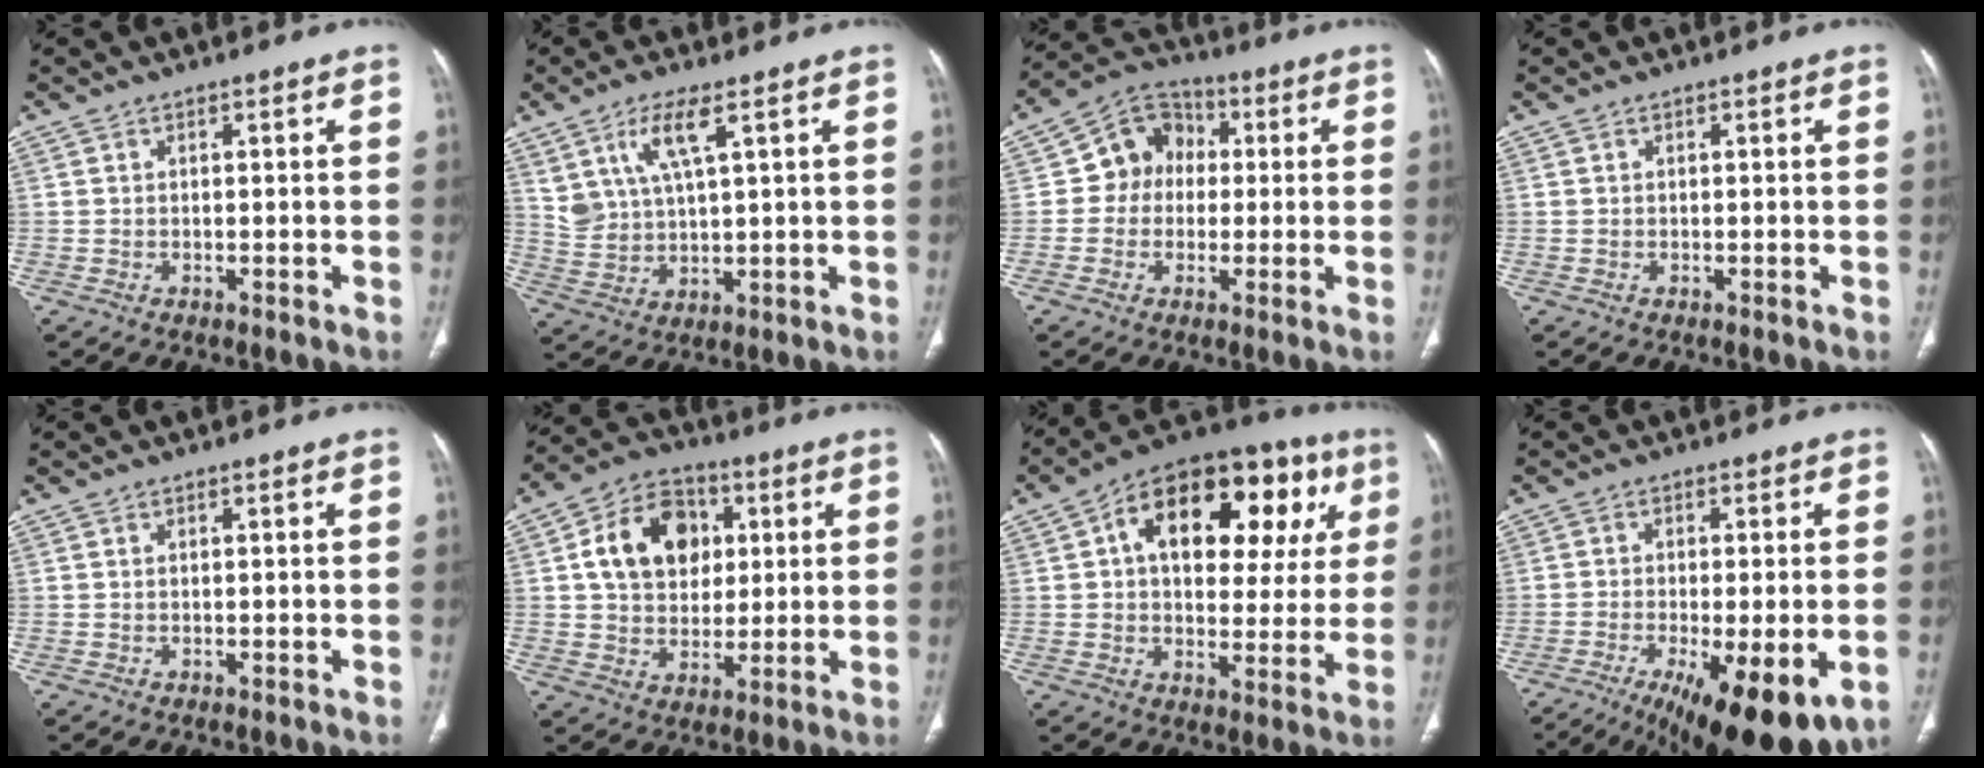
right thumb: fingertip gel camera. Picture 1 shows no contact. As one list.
[{"total": 11.9, "force": [3.5, 7.2, 8.8], "torque": [-0.146, 0.002, 0.076]}, {"total": 9.1, "force": [0.3, 8.2, 4.1], "torque": [-0.030, 0.023, -0.010]}, {"total": 0.0}, {"total": 0.0}, {"total": 14.5, "force": [3.4, 11.0, 8.7], "torque": [-0.113, 0.007, 0.054]}, {"total": 24.1, "force": [7.5, 13.9, 18.3], "torque": [-0.215, 0.032, 0.105]}, {"total": 17.2, "force": [-7.8, 5.1, 14.4], "torque": [-0.193, -0.017, -0.109]}]